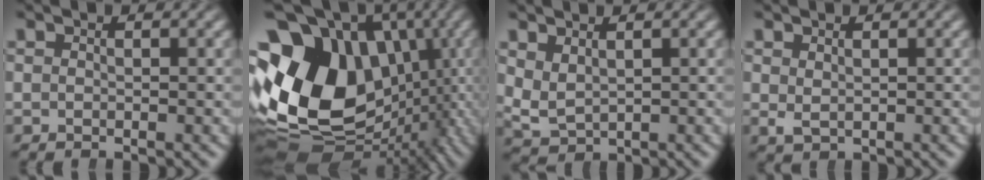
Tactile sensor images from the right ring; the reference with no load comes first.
{"total": 23.5, "force": [-0.9, 17.4, 15.8], "torque": [-0.287, -0.068, 0.010]}
{"total": 2.9, "force": [1.0, 2.4, 1.2], "torque": [-0.053, -0.022, 0.036]}
{"total": 0.6, "force": [0.5, -0.3, 0.3], "torque": [-0.006, -0.012, 0.022]}